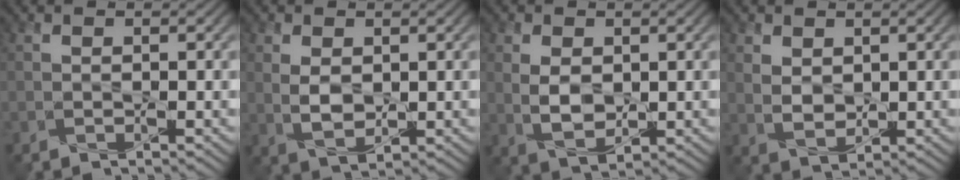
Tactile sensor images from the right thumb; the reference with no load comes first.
{"total": 3.8, "force": [0.8, 2.3, 2.9], "torque": [-0.069, -0.002, 0.019]}
{"total": 4.6, "force": [0.6, 2.9, 3.5], "torque": [-0.082, -0.003, 0.016]}
{"total": 3.1, "force": [1.4, 2.0, 1.9], "torque": [-0.050, -0.004, 0.030]}